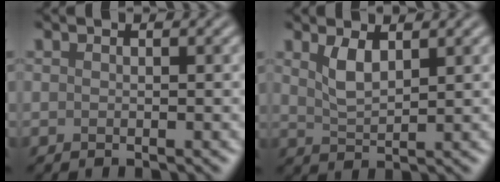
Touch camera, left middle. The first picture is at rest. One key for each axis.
{"total": 2.6, "fx": 1.4, "fy": 1.0, "fz": 1.9, "tx": -0.045, "ty": -0.005, "tz": 0.032}